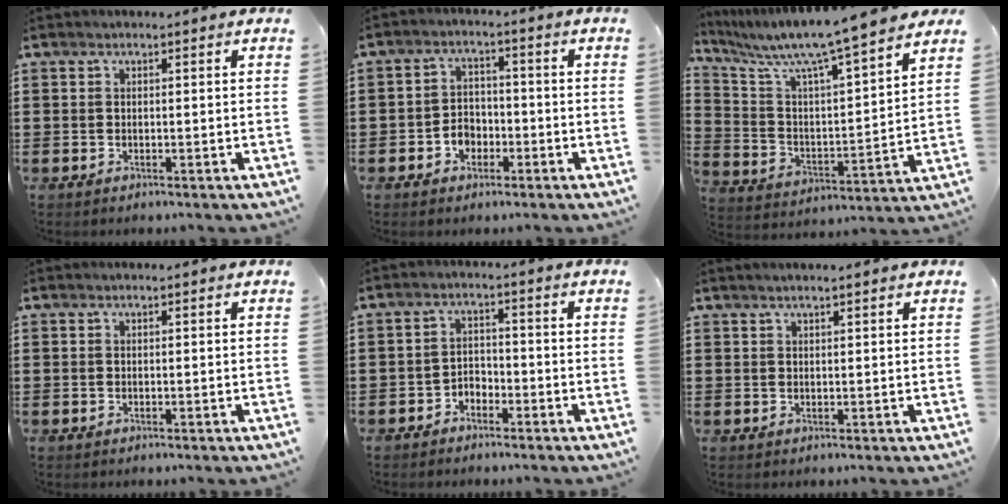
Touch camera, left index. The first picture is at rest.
{"total": 3.6, "force": [-1.8, 2.7, 1.6], "torque": [-0.037, 0.006, -0.037]}
{"total": 8.4, "force": [7.3, -0.3, 4.1], "torque": [-0.112, -0.062, 0.116]}
{"total": 0.0}
{"total": 2.5, "force": [-2.3, 0.9, 0.2], "torque": [-0.014, 0.002, -0.052]}
{"total": 1.2, "force": [1.0, -0.1, 0.7], "torque": [-0.012, -0.001, 0.019]}